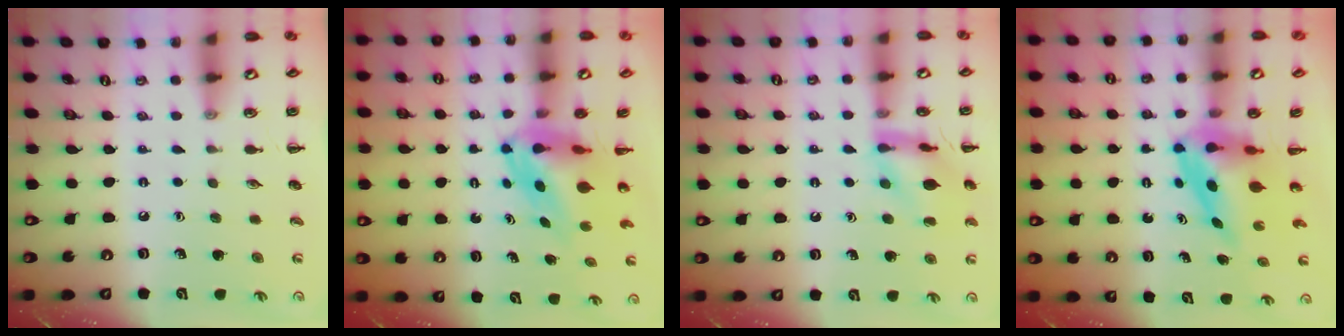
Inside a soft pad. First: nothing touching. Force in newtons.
{"total": 5.9, "press": 5.7, "slide": 1.6}
{"total": 12.4, "press": 12.4, "slide": 0.6}
{"total": 6.5, "press": 6.3, "slide": 1.6}